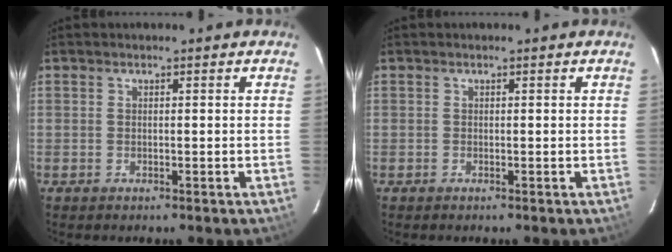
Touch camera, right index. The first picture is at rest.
{"total": 0.0}